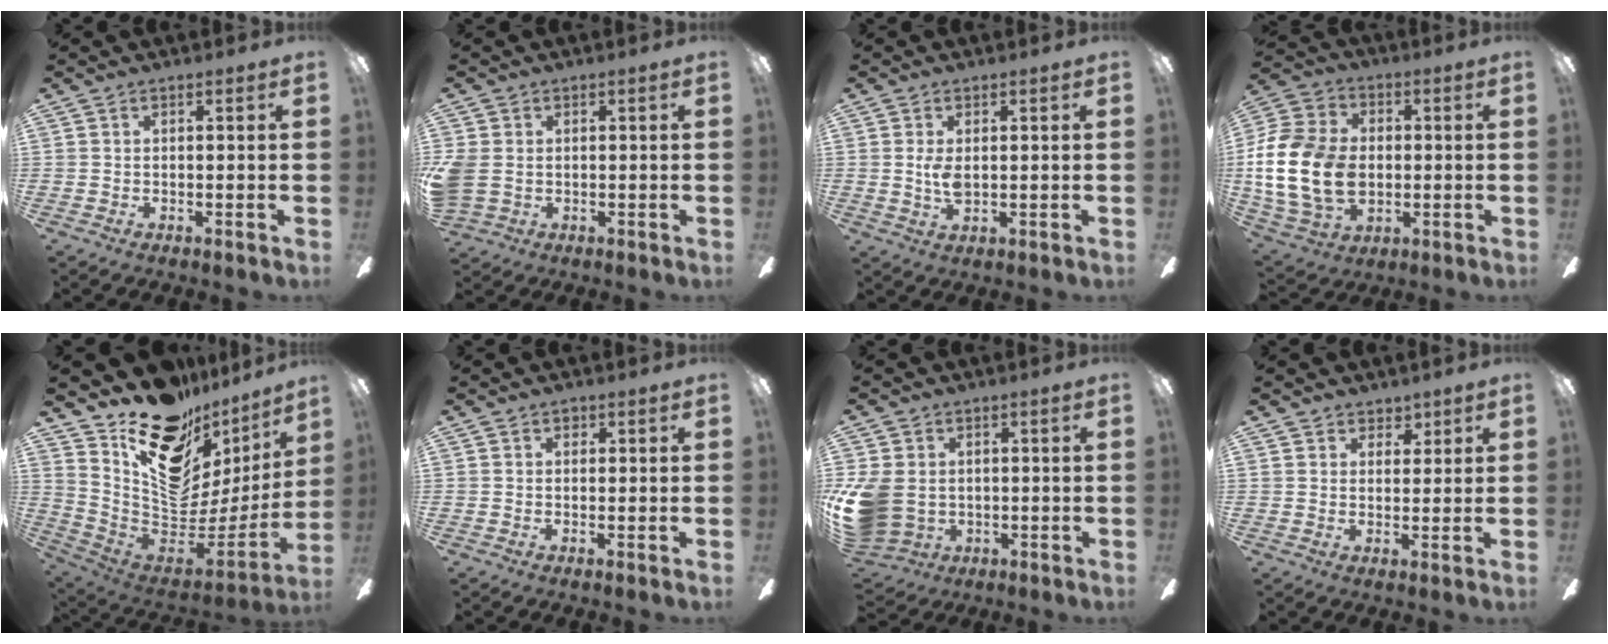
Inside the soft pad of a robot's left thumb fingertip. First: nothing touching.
{"total": 5.5, "force": [-0.1, 4.5, 3.2], "torque": [-0.085, 0.006, 0.000]}
{"total": 3.9, "force": [0.2, 2.1, 3.3], "torque": [-0.065, 0.000, -0.002]}
{"total": 19.1, "force": [-1.3, 14.1, 12.7], "torque": [-0.285, 0.018, -0.019]}
{"total": 21.0, "force": [14.4, 11.3, 10.3], "torque": [-0.156, -0.105, 0.268]}
{"total": 0.9, "force": [0.5, 0.7, 0.2], "torque": [0.003, 0.000, 0.006]}
{"total": 12.8, "force": [-0.4, 10.3, 7.5], "torque": [-0.183, 0.007, -0.002]}
{"total": 3.6, "force": [2.8, 2.2, -0.2], "torque": [0.007, -0.014, 0.050]}